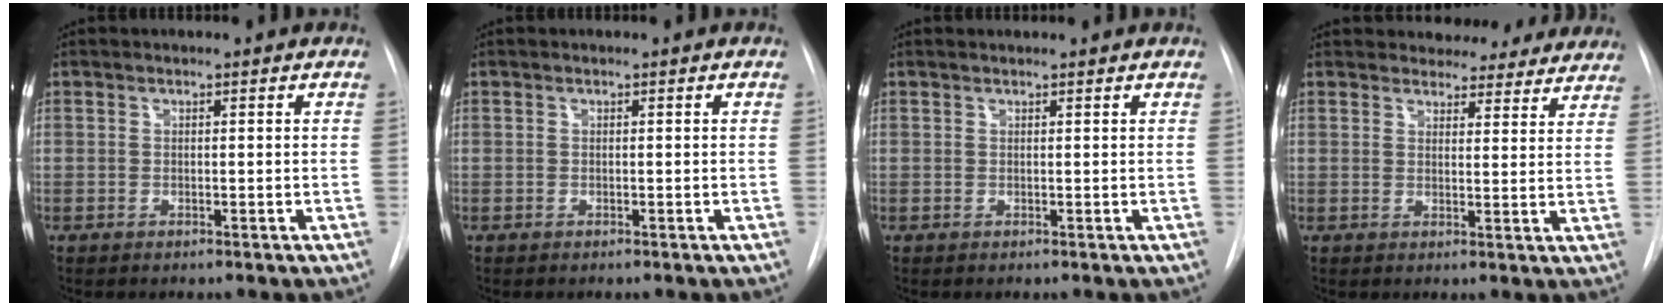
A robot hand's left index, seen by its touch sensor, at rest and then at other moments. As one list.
[{"total": 0.0}, {"total": 1.4, "force": [1.3, 0.1, 0.4], "torque": [-0.008, 0.015, 0.014]}, {"total": 12.7, "force": [11.6, 4.7, 2.5], "torque": [-0.004, -0.010, 0.124]}]